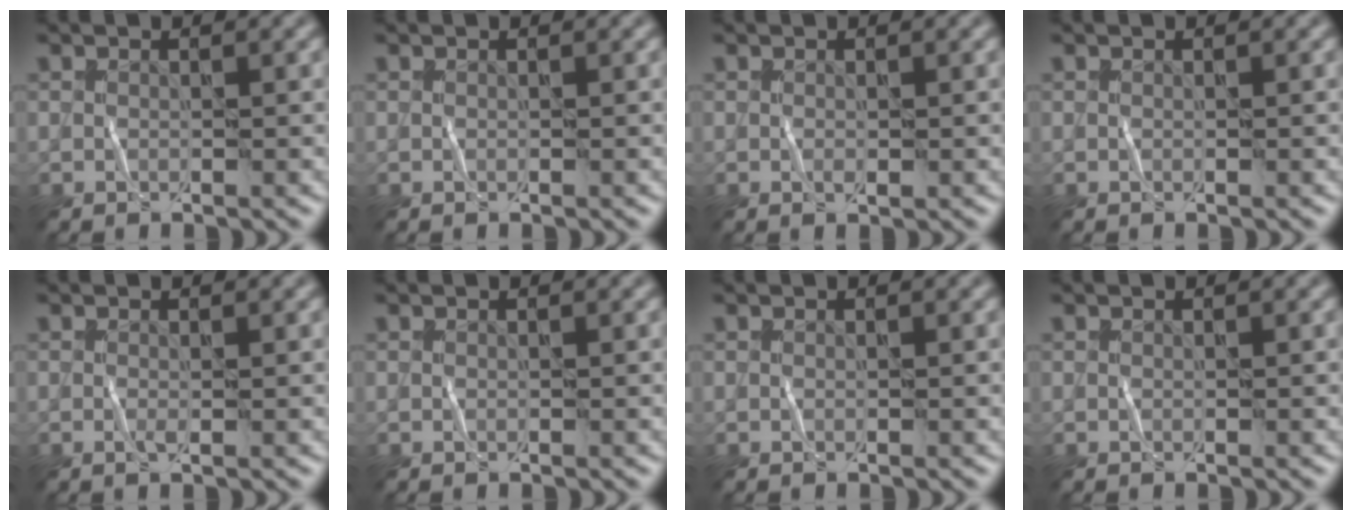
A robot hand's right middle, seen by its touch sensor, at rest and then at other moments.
{"total": 0.0}
{"total": 0.7, "force": [0.0, 0.4, 0.6], "torque": [-0.009, -0.001, 0.000]}
{"total": 0.0}
{"total": 0.6, "force": [-0.1, 0.1, 0.6], "torque": [-0.013, -0.003, -0.002]}
{"total": 0.0}
{"total": 0.0}
{"total": 0.0}